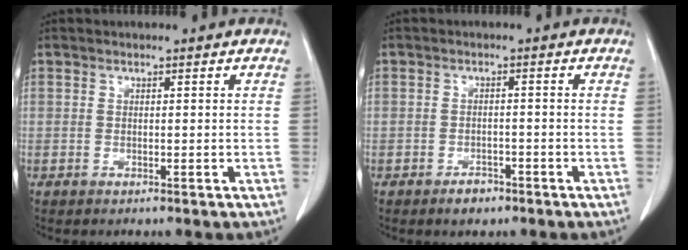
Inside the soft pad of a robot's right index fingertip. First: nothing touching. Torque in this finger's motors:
{"motor_torque": [-0.65, -0.39, -0.25, -0.15]}